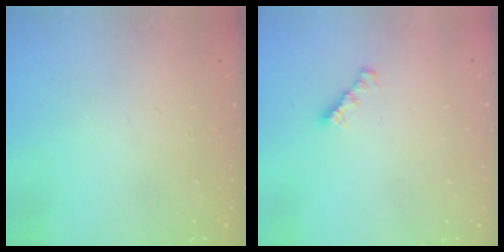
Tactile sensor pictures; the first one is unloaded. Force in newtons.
{"total": 3.0, "press": 3.0, "slide": 0.1}